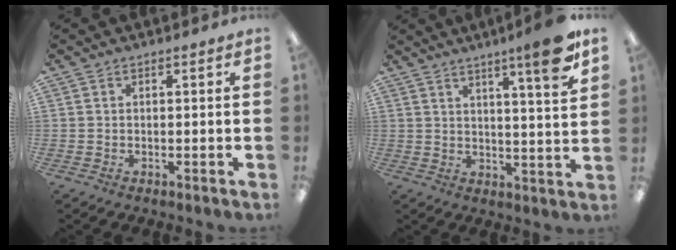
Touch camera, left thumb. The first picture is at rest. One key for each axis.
{"total": 10.7, "fx": 7.0, "fy": 0.8, "fz": 8.0, "tx": -0.113, "ty": -0.036, "tz": 0.106}